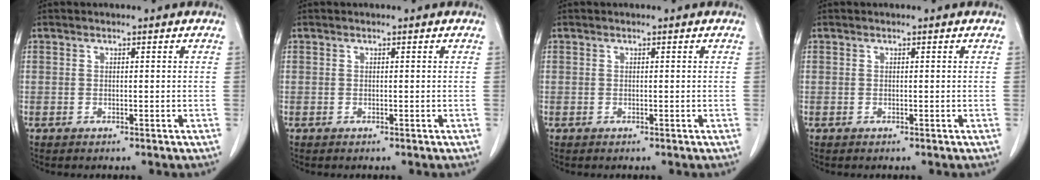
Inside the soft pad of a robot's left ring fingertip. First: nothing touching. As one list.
[{"total": 0.0}, {"total": 0.0}, {"total": 0.0}]